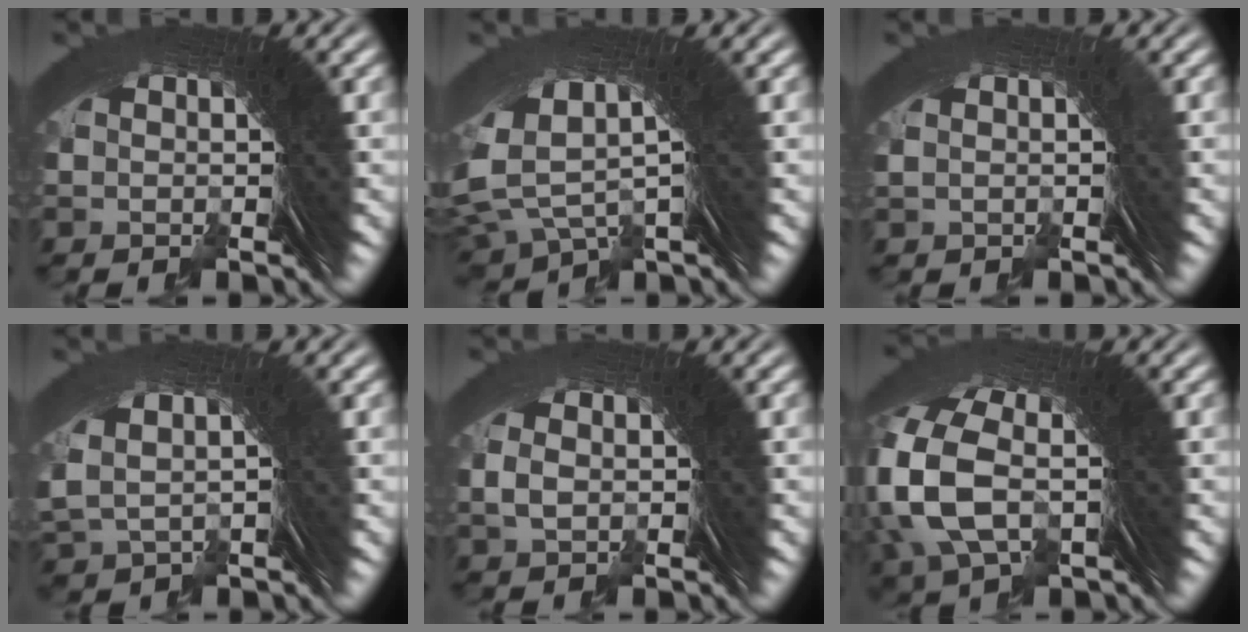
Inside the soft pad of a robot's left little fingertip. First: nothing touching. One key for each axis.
{"total": 8.8, "fx": 2.2, "fy": 6.0, "fz": 6.0, "tx": -0.132, "ty": -0.007, "tz": 0.038}
{"total": 0.0}
{"total": 3.4, "fx": 0.6, "fy": 2.5, "fz": 2.1, "tx": -0.062, "ty": -0.010, "tz": 0.021}
{"total": 0.8, "fx": -0.7, "fy": 0.4, "fz": 0.0, "tx": -0.004, "ty": -0.004, "tz": -0.002}
{"total": 6.2, "fx": -0.2, "fy": 4.4, "fz": 4.3, "tx": -0.141, "ty": -0.024, "tz": 0.008}